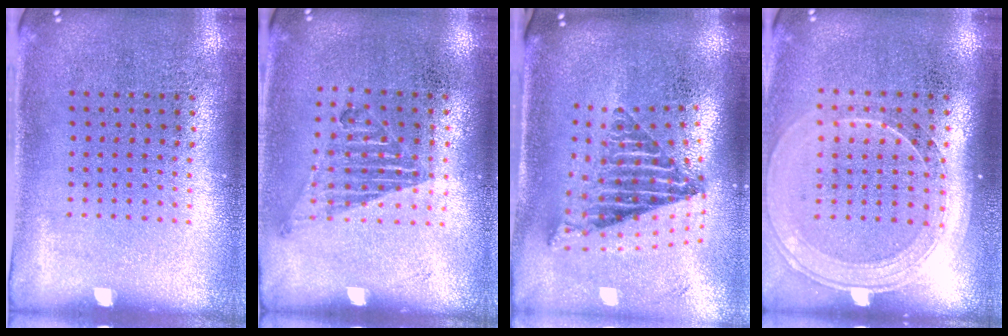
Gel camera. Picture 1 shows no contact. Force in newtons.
{"total": 1.0, "press": 0.9, "slide": 0.4}
{"total": 2.6, "press": 1.7, "slide": 1.9}
{"total": 1.7, "press": 1.5, "slide": 0.7}